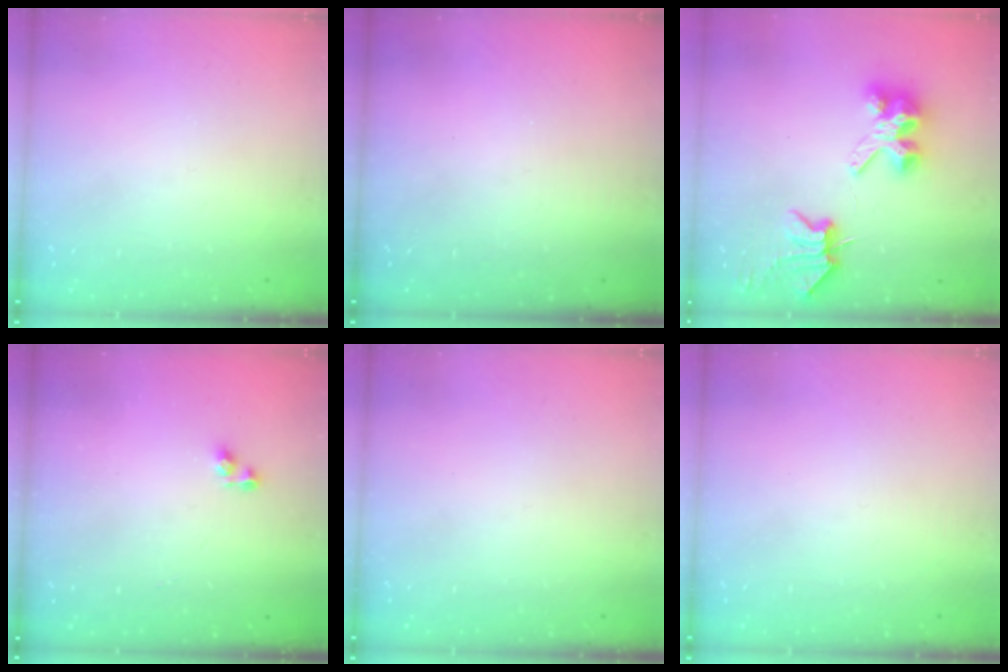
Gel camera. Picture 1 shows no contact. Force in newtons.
{"total": 0.0}
{"total": 6.7, "press": 6.7, "slide": 0.9}
{"total": 3.9, "press": 3.9, "slide": 0.7}
{"total": 0.0}
{"total": 0.0}